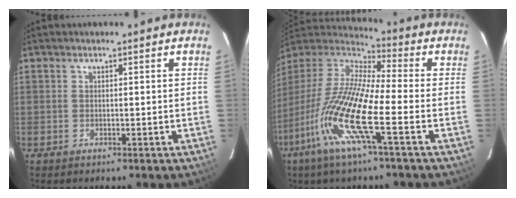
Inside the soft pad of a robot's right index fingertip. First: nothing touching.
{"total": 18.4, "force": [-8.0, 2.2, 16.5], "torque": [-0.317, -0.035, -0.167]}